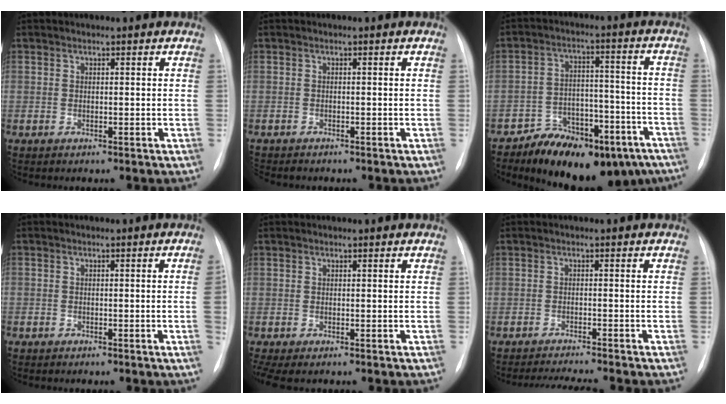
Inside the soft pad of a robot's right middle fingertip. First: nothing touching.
{"total": 3.2, "force": [-2.8, 1.2, 1.1], "torque": [-0.015, -0.006, -0.037]}
{"total": 17.4, "force": [-12.8, 8.0, 8.7], "torque": [-0.090, 0.048, -0.183]}
{"total": 1.5, "force": [-0.5, -0.5, 1.3], "torque": [-0.021, 0.002, -0.012]}
{"total": 3.8, "force": [-2.8, 1.5, 2.2], "torque": [-0.035, -0.010, -0.039]}
{"total": 5.8, "force": [-5.4, -0.6, 2.1], "torque": [-0.031, -0.013, -0.084]}